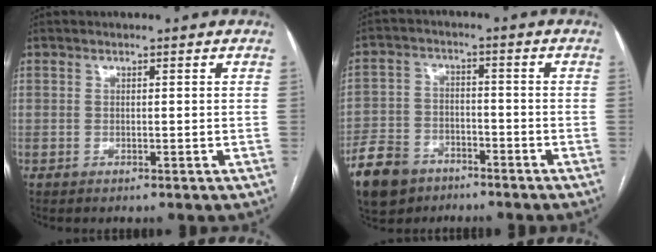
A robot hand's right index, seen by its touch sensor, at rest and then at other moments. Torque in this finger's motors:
{"motor_torque": [-0.19, -0.47, -0.93, -0.21]}